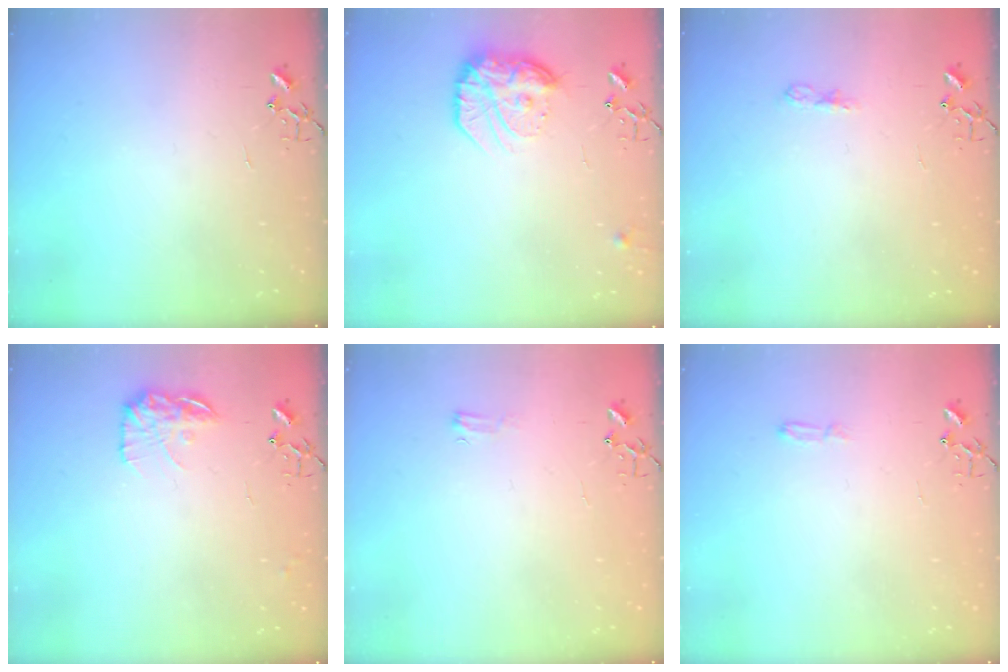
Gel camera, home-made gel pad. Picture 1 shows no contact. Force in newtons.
{"total": 16.9, "press": 16.8, "slide": 1.4}
{"total": 6.2, "press": 6.2, "slide": 0.8}
{"total": 12.1, "press": 12.1, "slide": 0.5}
{"total": 4.1, "press": 4.1, "slide": 0.6}
{"total": 4.0, "press": 3.9, "slide": 0.5}